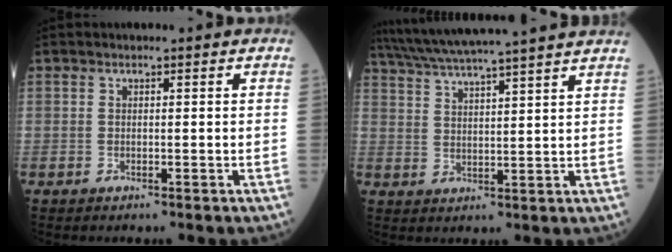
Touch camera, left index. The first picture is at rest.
{"total": 17.9, "force": [15.8, -1.1, 8.3], "torque": [-0.154, 0.012, 0.227]}